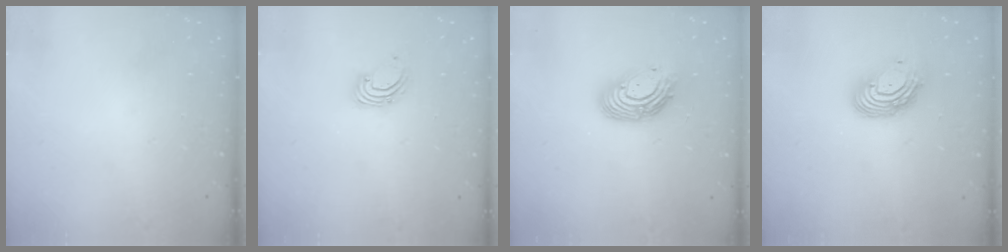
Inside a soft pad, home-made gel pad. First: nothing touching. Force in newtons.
{"total": 2.2, "press": 2.2, "slide": 0.2}
{"total": 11.9, "press": 11.8, "slide": 1.3}
{"total": 10.8, "press": 10.8, "slide": 1.0}